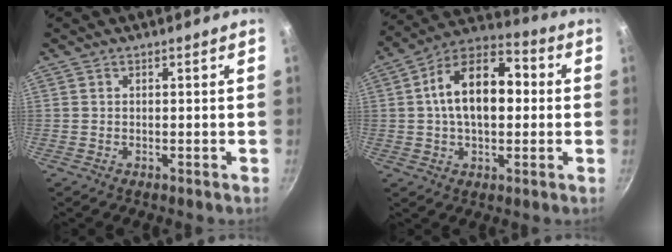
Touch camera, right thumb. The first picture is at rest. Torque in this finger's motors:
{"motor_torque": [0.10, 2.83, 1.48, 0.26, 0.35]}